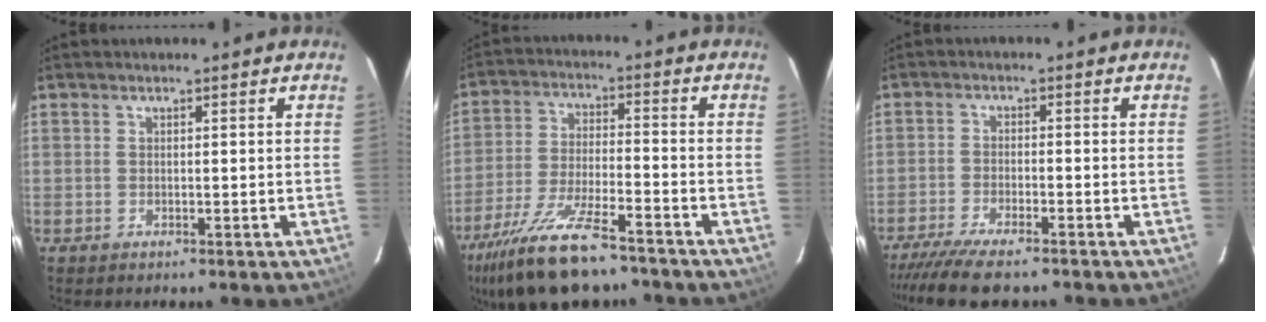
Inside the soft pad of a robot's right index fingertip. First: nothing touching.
{"total": 17.8, "force": [-13.9, 4.5, 10.2], "torque": [-0.215, -0.039, -0.241]}
{"total": 9.7, "force": [-8.2, 1.4, 4.9], "torque": [-0.117, -0.032, -0.144]}